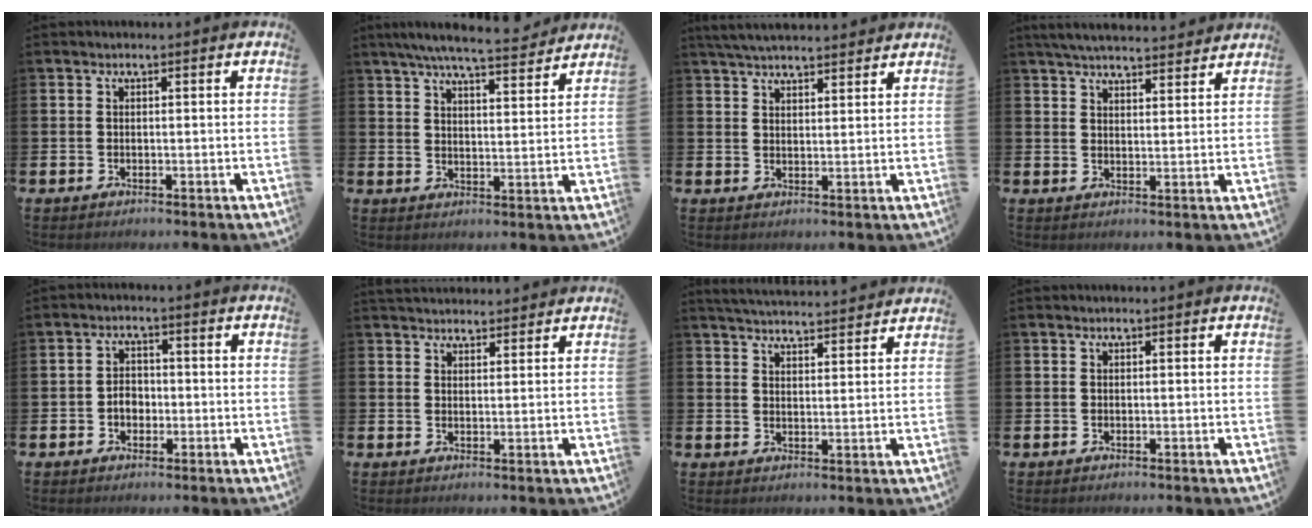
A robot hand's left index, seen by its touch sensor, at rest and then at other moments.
{"total": 7.1, "force": [6.6, 0.5, 2.5], "torque": [-0.055, -0.036, 0.115]}
{"total": 4.5, "force": [4.4, 0.6, 0.9], "torque": [-0.032, -0.011, 0.084]}
{"total": 5.1, "force": [4.9, 0.7, 1.0], "torque": [-0.028, -0.023, 0.088]}
{"total": 2.8, "force": [-0.8, 2.1, 1.6], "torque": [-0.015, -0.002, -0.021]}
{"total": 2.9, "force": [2.8, 0.7, 0.0], "torque": [-0.001, -0.014, 0.051]}
{"total": 4.8, "force": [4.8, 0.3, 0.3], "torque": [-0.020, -0.030, 0.086]}
{"total": 0.0}